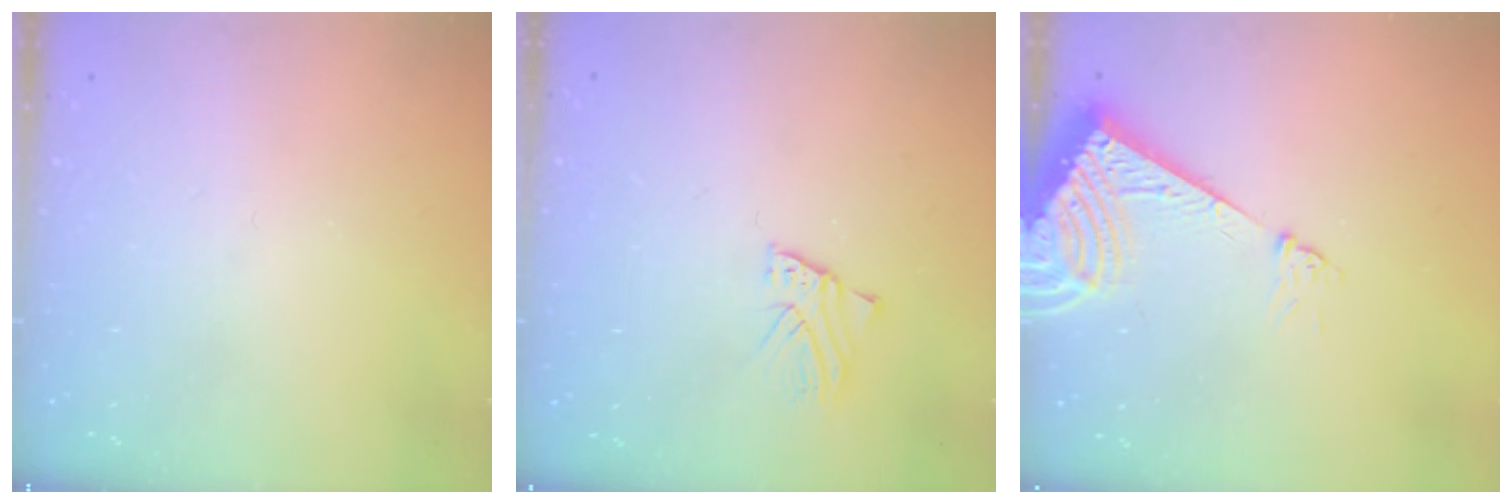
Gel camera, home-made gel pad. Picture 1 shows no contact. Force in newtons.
{"total": 2.2, "press": 2.2, "slide": 0.2}
{"total": 8.8, "press": 8.7, "slide": 1.1}